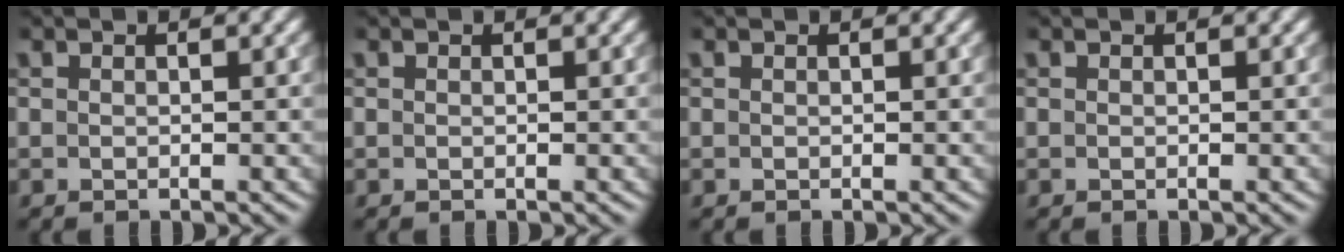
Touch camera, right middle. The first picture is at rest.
{"total": 0.0}
{"total": 0.0}
{"total": 0.0}